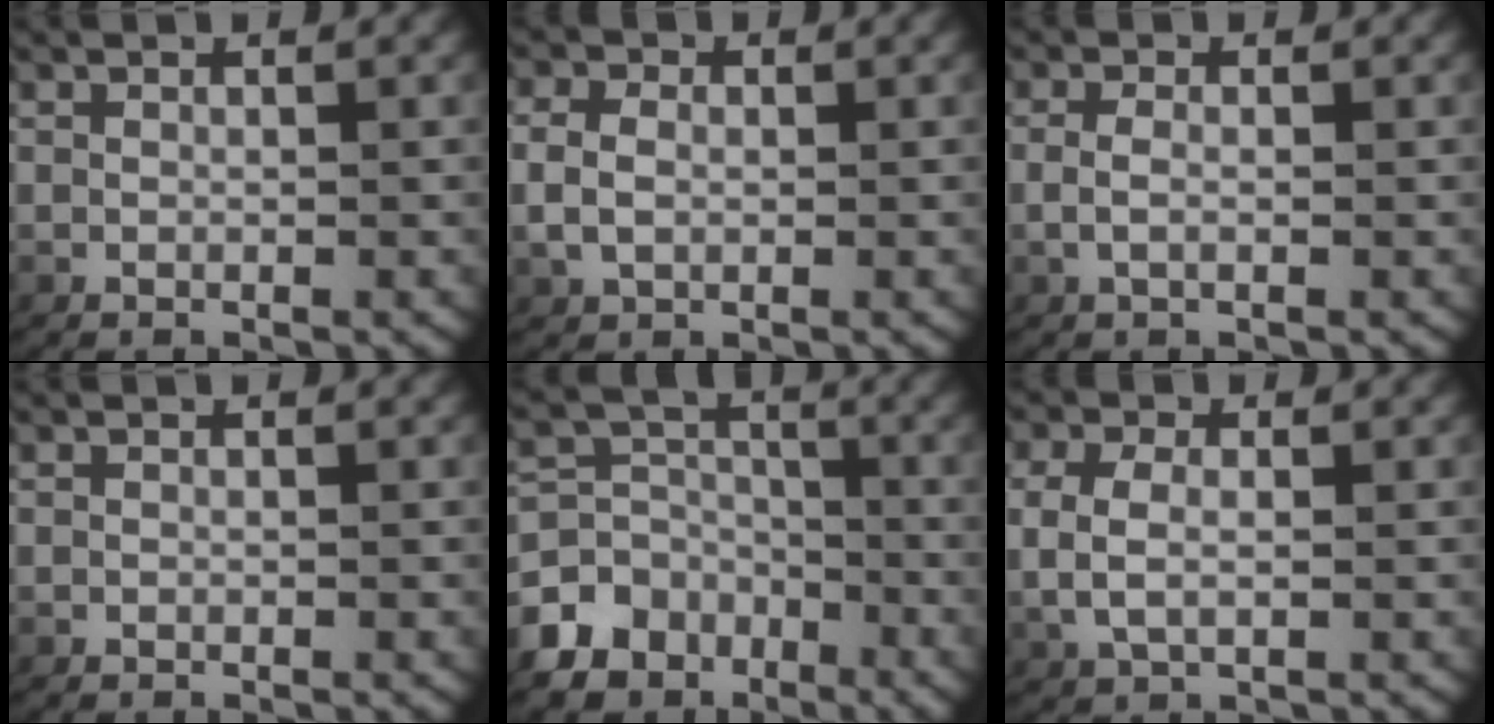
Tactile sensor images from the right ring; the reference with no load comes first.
{"total": 2.5, "force": [0.0, 2.1, 1.4], "torque": [-0.039, 0.000, 0.003]}
{"total": 1.4, "force": [-0.2, 0.5, 1.2], "torque": [-0.035, -0.004, 0.000]}
{"total": 0.0}
{"total": 10.6, "force": [-4.7, 8.9, 3.1], "torque": [-0.045, -0.031, -0.083]}
{"total": 3.3, "force": [0.5, 2.3, 2.4], "torque": [-0.065, -0.001, 0.014]}